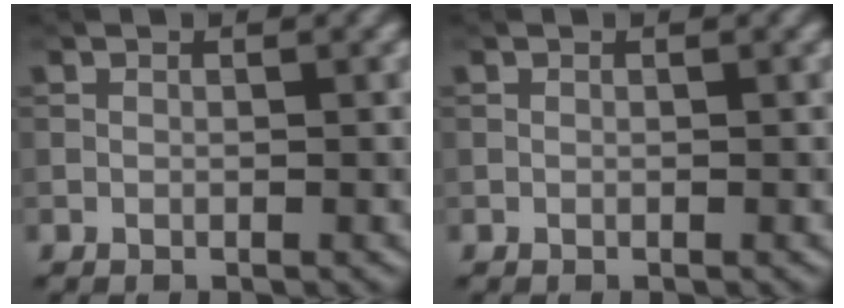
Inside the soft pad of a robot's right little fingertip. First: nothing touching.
{"total": 0.0}